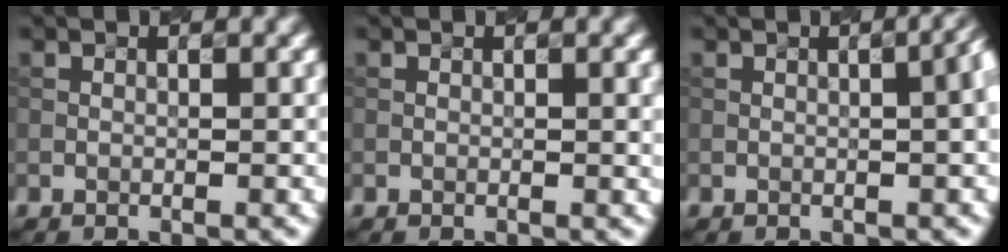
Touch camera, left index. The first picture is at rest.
{"total": 1.1, "force": [0.2, 0.4, 1.1], "torque": [-0.009, 0.004, 0.003]}
{"total": 5.1, "force": [0.6, 2.5, 4.5], "torque": [-0.006, 0.038, -0.007]}